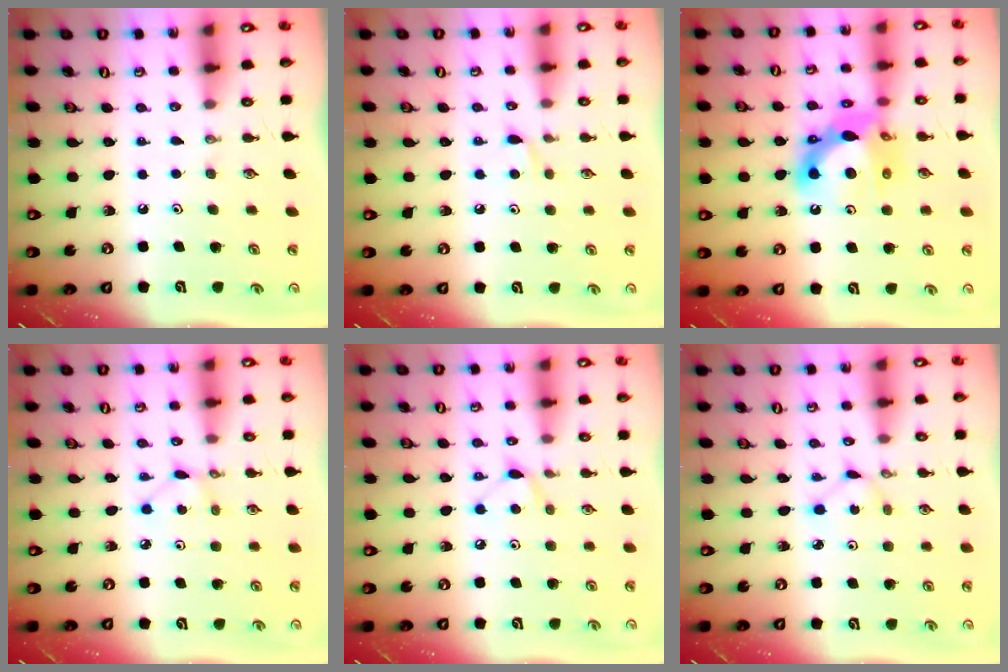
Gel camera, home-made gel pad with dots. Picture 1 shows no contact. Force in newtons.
{"total": 5.0, "press": 4.9, "slide": 0.6}
{"total": 14.0, "press": 13.9, "slide": 1.3}
{"total": 2.8, "press": 2.8, "slide": 0.3}
{"total": 5.3, "press": 5.3, "slide": 0.7}
{"total": 1.5, "press": 1.5, "slide": 0.2}